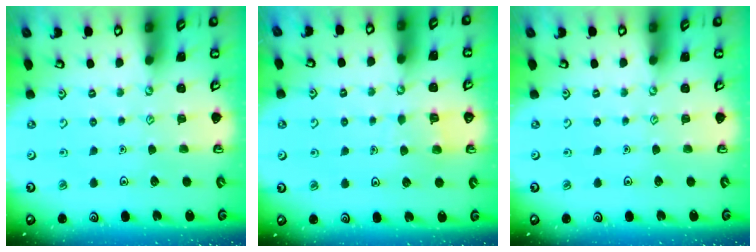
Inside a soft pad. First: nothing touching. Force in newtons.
{"total": 4.8, "press": 4.8, "slide": 0.2}
{"total": 0.0}